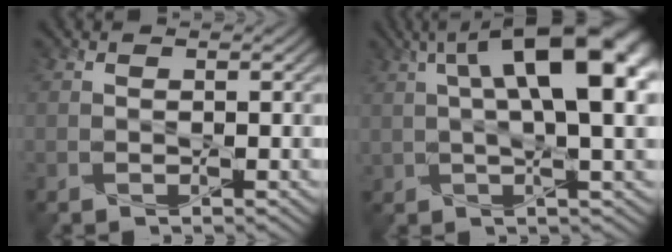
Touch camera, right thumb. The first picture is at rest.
{"total": 14.3, "force": [3.8, 5.1, 12.9], "torque": [-0.191, 0.017, 0.052]}